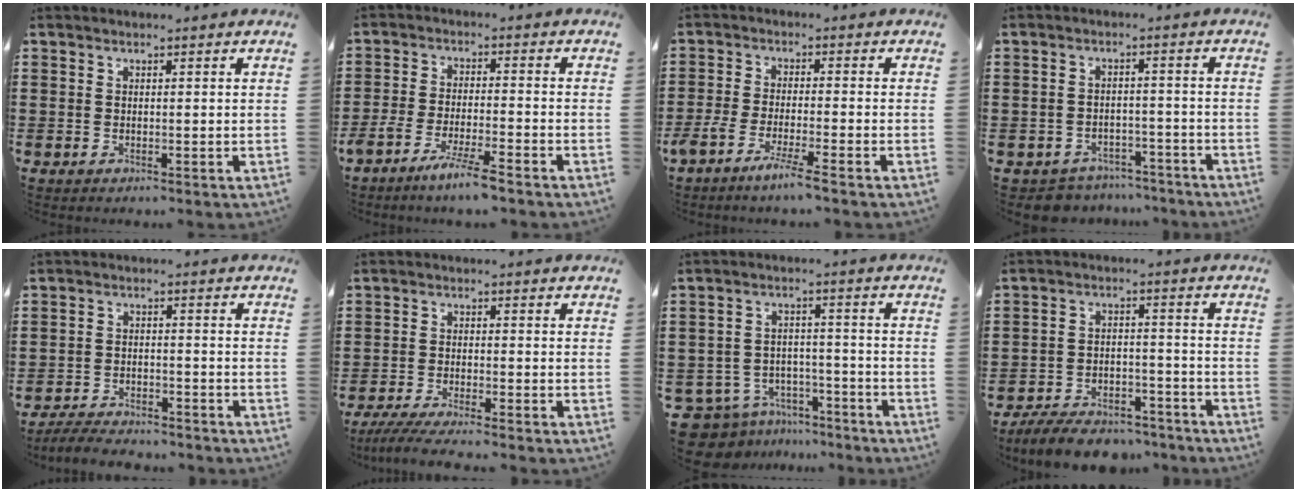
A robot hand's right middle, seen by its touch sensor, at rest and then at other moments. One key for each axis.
{"total": 5.6, "fx": -4.5, "fy": 0.1, "fz": 3.3, "tx": -0.072, "ty": -0.014, "tz": -0.085}
{"total": 4.7, "fx": -3.7, "fy": -0.3, "fz": 2.9, "tx": -0.067, "ty": -0.018, "tz": -0.072}
{"total": 3.8, "fx": -3.7, "fy": 0.9, "fz": -0.5, "tx": -0.001, "ty": 0.002, "tz": -0.080}
{"total": 4.2, "fx": -4.1, "fy": 0.6, "fz": 0.5, "tx": -0.017, "ty": 0.001, "tz": -0.086}
{"total": 4.0, "fx": -3.7, "fy": 0.1, "fz": 1.5, "tx": -0.038, "ty": -0.014, "tz": -0.074}
{"total": 7.6, "fx": -7.1, "fy": 2.7, "fz": 0.9, "tx": -0.044, "ty": 0.017, "tz": -0.146}
{"total": 7.1, "fx": -6.8, "fy": 1.7, "fz": 1.6, "tx": -0.029, "ty": 0.016, "tz": -0.131}